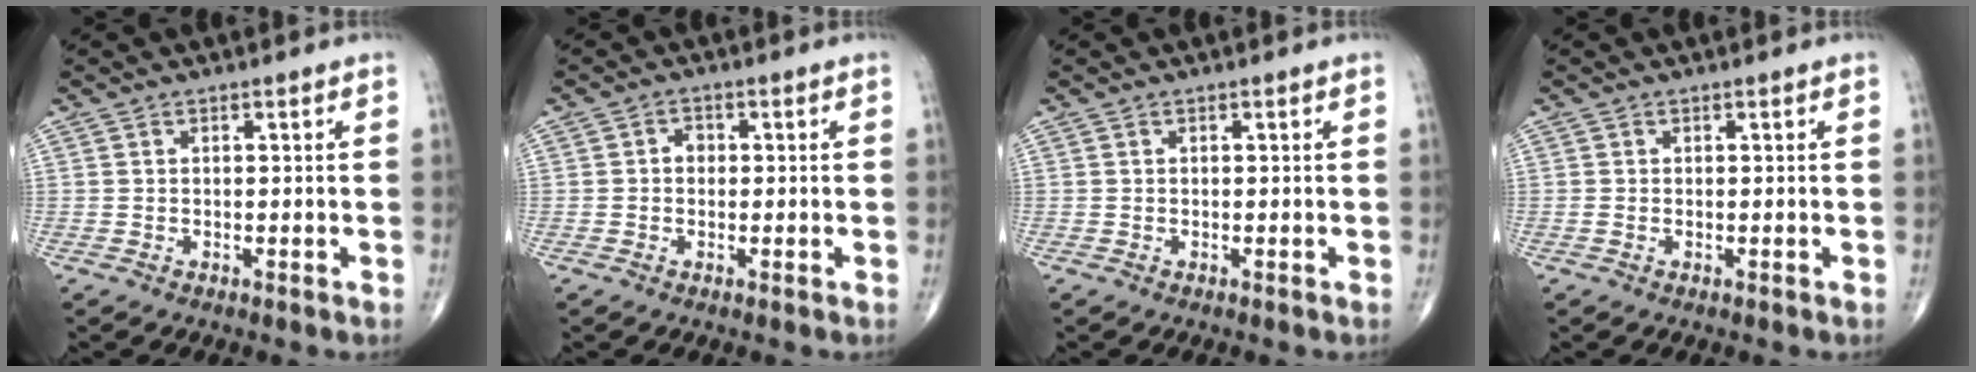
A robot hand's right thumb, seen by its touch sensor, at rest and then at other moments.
{"total": 1.9, "force": [0.0, 1.6, 1.1], "torque": [-0.007, 0.006, -0.003]}
{"total": 0.0}
{"total": 0.0}